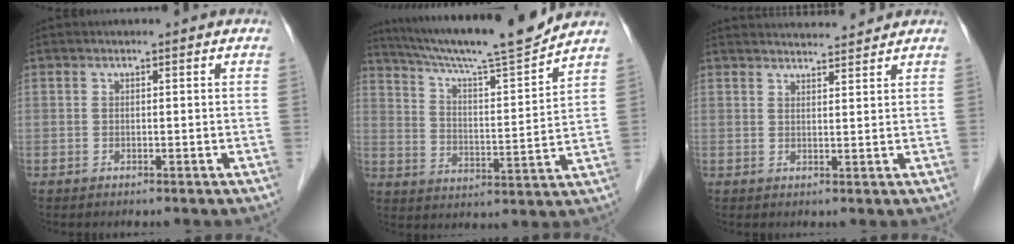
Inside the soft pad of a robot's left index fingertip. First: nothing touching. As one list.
[{"total": 16.3, "force": [14.8, -0.9, 6.8], "torque": [-0.120, -0.013, 0.232]}, {"total": 6.8, "force": [6.8, 0.2, 1.1], "torque": [-0.017, 0.017, 0.090]}]